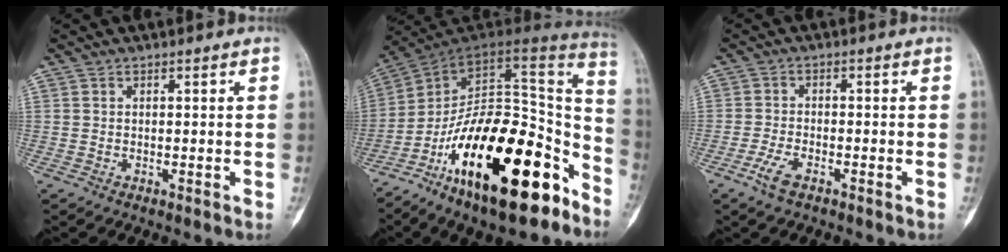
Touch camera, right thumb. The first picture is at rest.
{"total": 28.9, "force": [-15.4, 12.9, 20.8], "torque": [-0.245, 0.095, -0.243]}
{"total": 3.7, "force": [-2.4, 1.5, 2.3], "torque": [-0.058, 0.011, -0.047]}